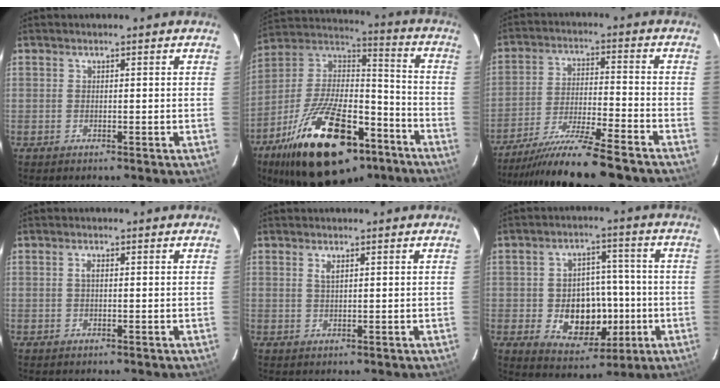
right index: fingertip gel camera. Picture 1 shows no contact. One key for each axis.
{"total": 30.0, "fx": -17.2, "fy": 13.8, "fz": 20.4, "tx": -0.380, "ty": 0.001, "tz": -0.265}
{"total": 17.7, "fx": -15.7, "fy": 0.5, "fz": 8.2, "tx": -0.168, "ty": -0.042, "tz": -0.254}
{"total": 1.0, "fx": 0.2, "fy": 0.4, "fz": 0.9, "tx": -0.018, "ty": 0.003, "tz": 0.000}
{"total": 1.4, "fx": 0.7, "fy": 0.4, "fz": 1.2, "tx": -0.021, "ty": 0.002, "tz": 0.011}
{"total": 12.2, "fx": -2.7, "fy": 9.1, "fz": 7.6, "tx": -0.144, "ty": 0.012, "tz": -0.022}